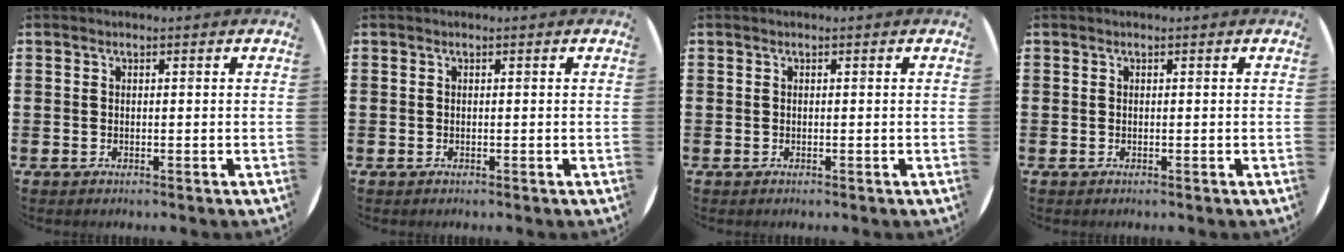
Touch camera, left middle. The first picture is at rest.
{"total": 0.0}
{"total": 0.0}
{"total": 0.0}